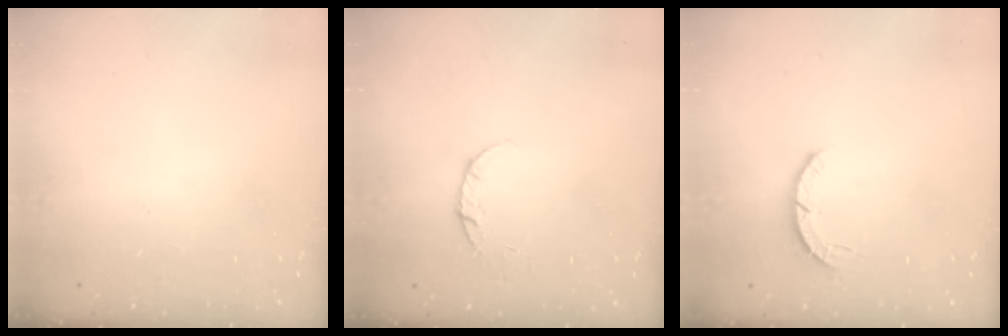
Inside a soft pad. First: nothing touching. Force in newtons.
{"total": 3.8, "press": 3.8, "slide": 0.3}
{"total": 2.8, "press": 2.8, "slide": 0.4}